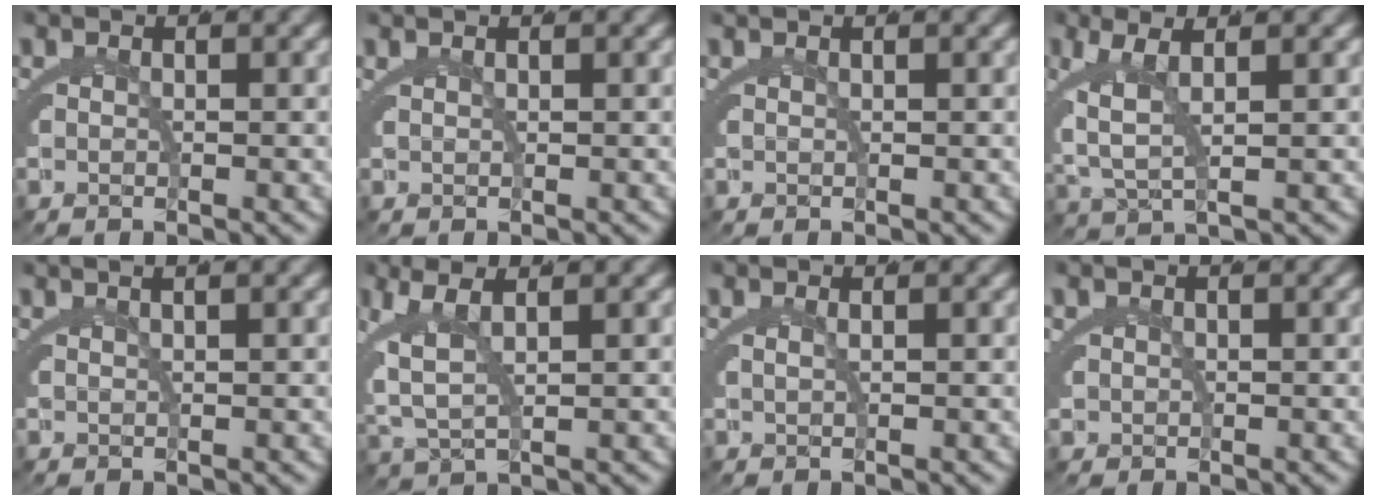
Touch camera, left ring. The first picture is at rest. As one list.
[{"total": 1.1, "force": [0.8, -0.7, 0.3], "torque": [0.002, 0.006, 0.016]}, {"total": 0.8, "force": [0.5, -0.6, 0.2], "torque": [-0.001, 0.004, 0.009]}, {"total": 5.0, "force": [0.9, 2.2, 4.4], "torque": [-0.094, -0.007, 0.022]}, {"total": 2.4, "force": [1.8, -0.1, 1.7], "torque": [-0.002, 0.020, 0.023]}, {"total": 5.4, "force": [1.4, 2.8, 4.5], "torque": [-0.108, -0.004, 0.029]}, {"total": 1.1, "force": [0.4, -0.8, 0.6], "torque": [-0.005, 0.001, 0.010]}, {"total": 1.2, "force": [0.3, 1.1, 0.3], "torque": [-0.016, -0.007, 0.009]}]